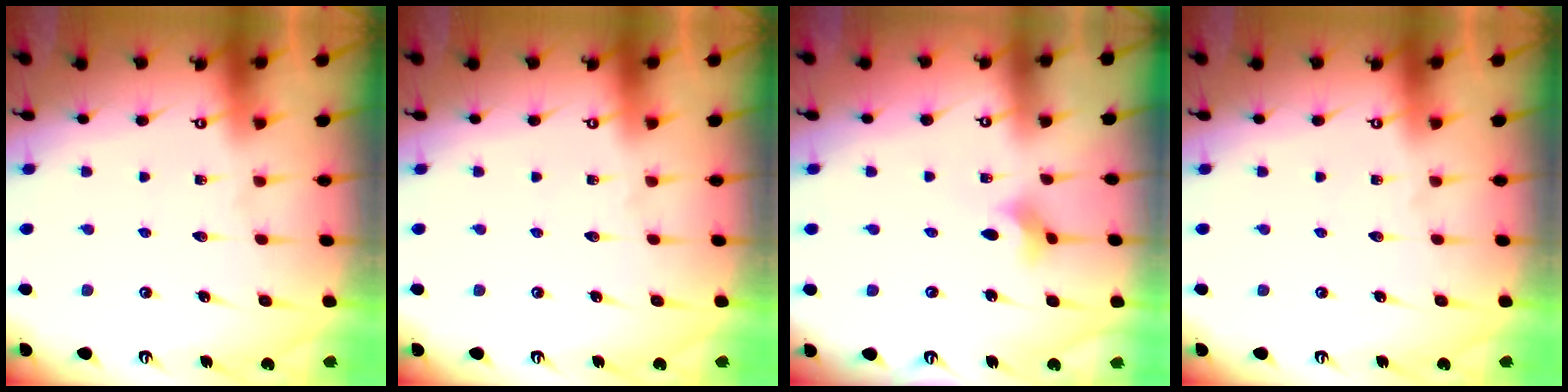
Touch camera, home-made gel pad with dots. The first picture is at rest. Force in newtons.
{"total": 0.0}
{"total": 2.3, "press": 2.3, "slide": 0.5}
{"total": 0.0}